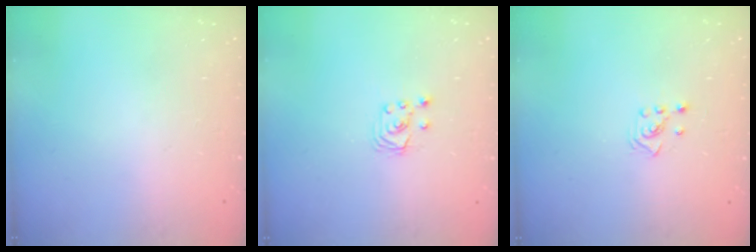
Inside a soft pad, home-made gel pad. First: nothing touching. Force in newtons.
{"total": 2.6, "press": 2.6, "slide": 0.3}
{"total": 2.3, "press": 2.2, "slide": 0.8}